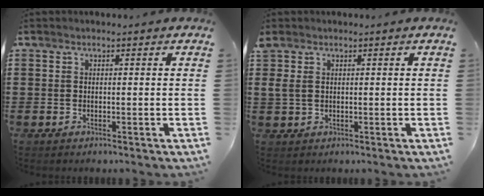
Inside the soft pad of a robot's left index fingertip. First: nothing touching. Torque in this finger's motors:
{"motor_torque": [0.28, -0.49, 0.09, 0.07]}